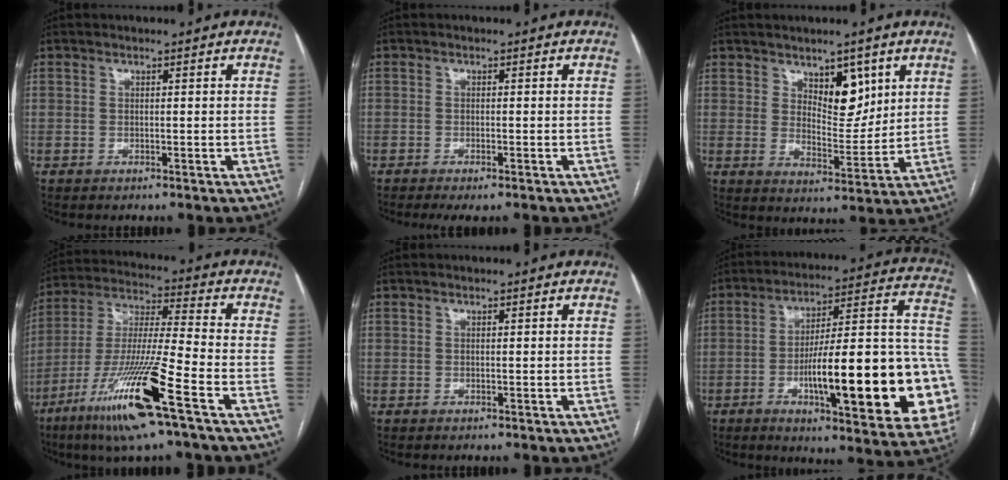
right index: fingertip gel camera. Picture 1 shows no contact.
{"total": 2.8, "force": [-2.1, 0.5, 1.8], "torque": [-0.022, -0.007, -0.029]}
{"total": 7.1, "force": [3.9, 3.2, 5.0], "torque": [-0.074, -0.007, 0.069]}
{"total": 17.4, "force": [-8.9, -0.2, 14.9], "torque": [-0.318, -0.037, -0.169]}
{"total": 0.0}
{"total": 27.9, "force": [-6.6, 4.5, 26.7], "torque": [-0.291, 0.009, -0.089]}